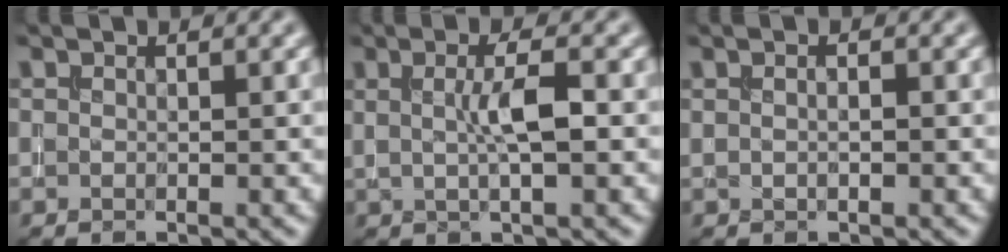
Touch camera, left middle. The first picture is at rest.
{"total": 3.1, "force": [0.3, 0.5, 3.0], "torque": [-0.055, 0.005, 0.003]}
{"total": 1.8, "force": [0.6, 0.9, 1.4], "torque": [0.001, 0.011, -0.010]}